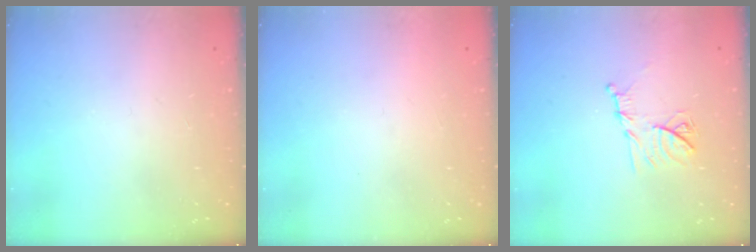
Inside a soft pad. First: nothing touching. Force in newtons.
{"total": 1.5, "press": 1.5, "slide": 0.1}
{"total": 11.2, "press": 11.2, "slide": 0.5}